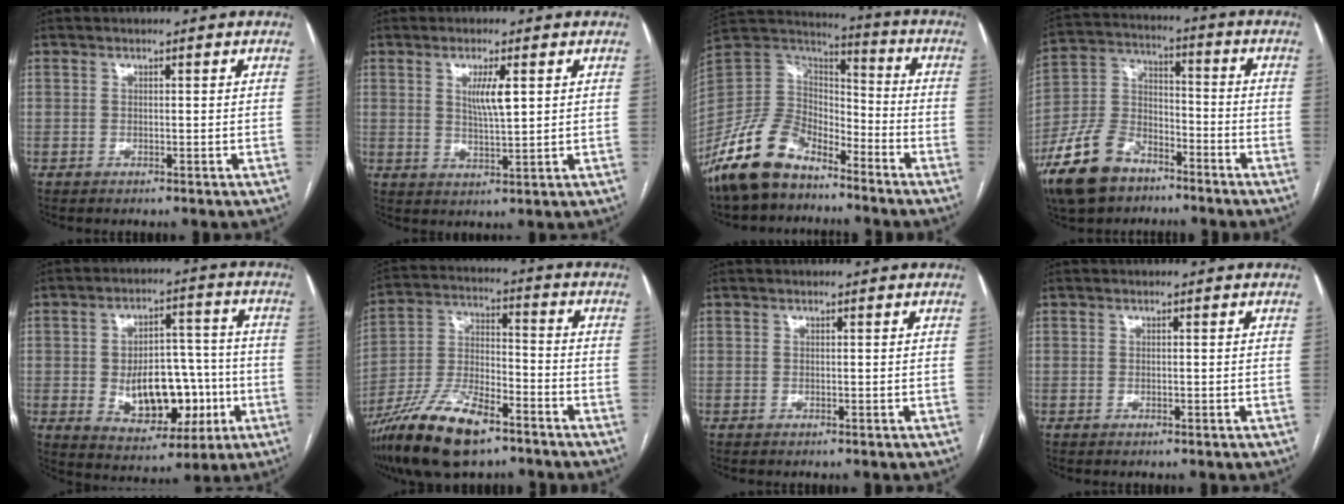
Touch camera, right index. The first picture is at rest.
{"total": 4.6, "force": [1.5, 0.6, 4.3], "torque": [-0.079, -0.004, 0.028]}
{"total": 14.1, "force": [-10.6, 7.1, 6.0], "torque": [-0.135, 0.030, -0.205]}
{"total": 13.8, "force": [-9.2, 7.6, 6.8], "torque": [-0.157, 0.008, -0.172]}
{"total": 13.8, "force": [-2.7, 8.1, 10.9], "torque": [-0.168, 0.019, -0.026]}
{"total": 16.1, "force": [-10.8, 5.1, 10.8], "torque": [-0.224, -0.008, -0.198]}
{"total": 0.0}
{"total": 0.0}